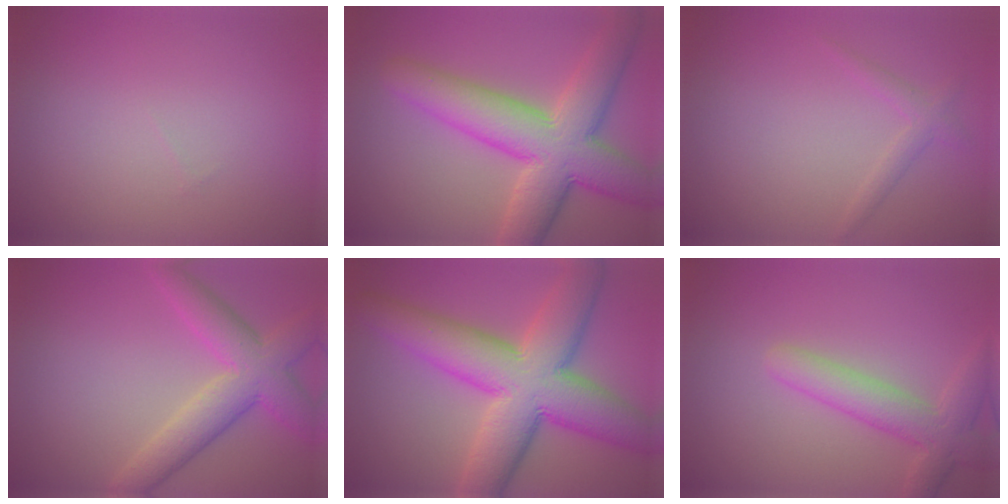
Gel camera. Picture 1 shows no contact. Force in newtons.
{"total": 9.7, "press": 9.7, "slide": 0.2}
{"total": 1.5, "press": 1.5, "slide": 0.1}
{"total": 4.9, "press": 4.9, "slide": 0.3}
{"total": 11.6, "press": 11.6, "slide": 0.3}
{"total": 4.1, "press": 4.1, "slide": 0.3}